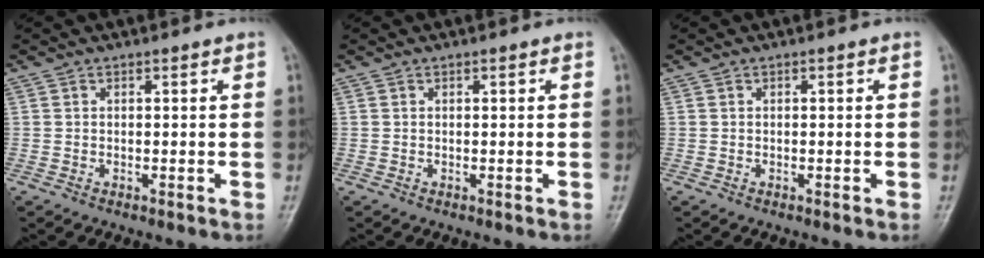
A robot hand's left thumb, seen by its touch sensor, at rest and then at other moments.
{"total": 0.0}
{"total": 0.0}